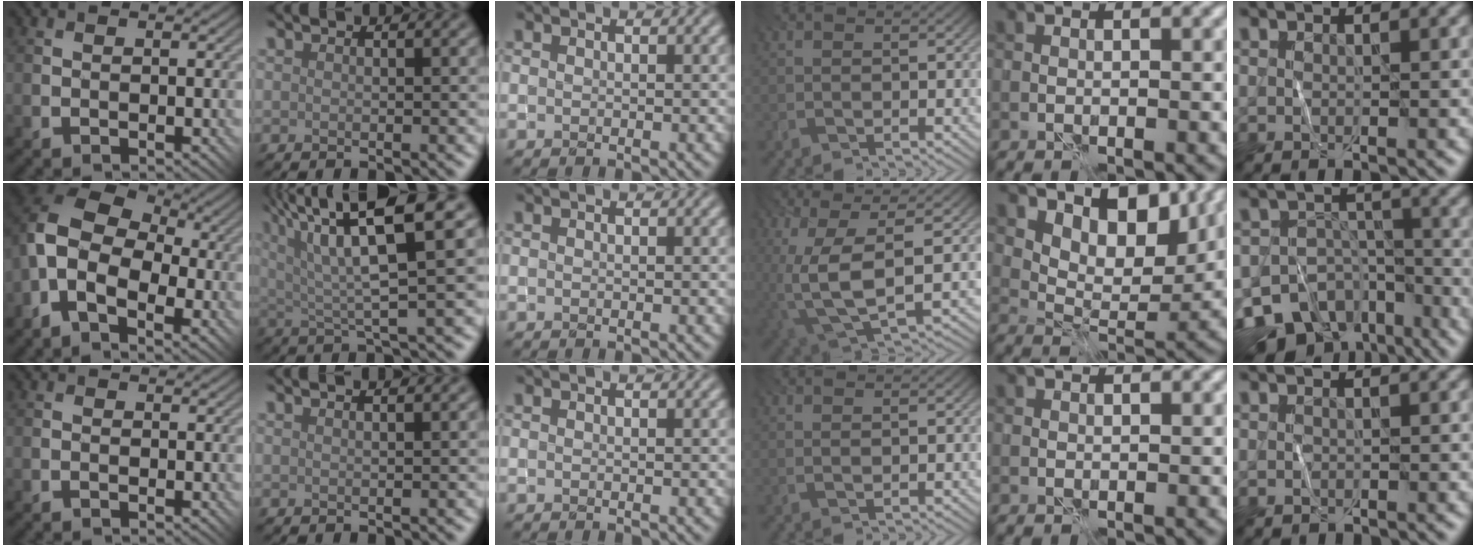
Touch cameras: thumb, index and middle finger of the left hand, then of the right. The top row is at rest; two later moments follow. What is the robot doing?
{"motion": "fold", "object": "shorts"}